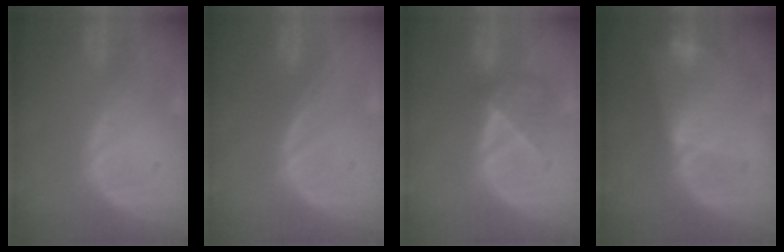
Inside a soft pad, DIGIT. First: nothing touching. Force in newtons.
{"total": 0.0}
{"total": 3.4, "press": 3.3, "slide": 0.8}
{"total": 6.9, "press": 6.7, "slide": 1.7}